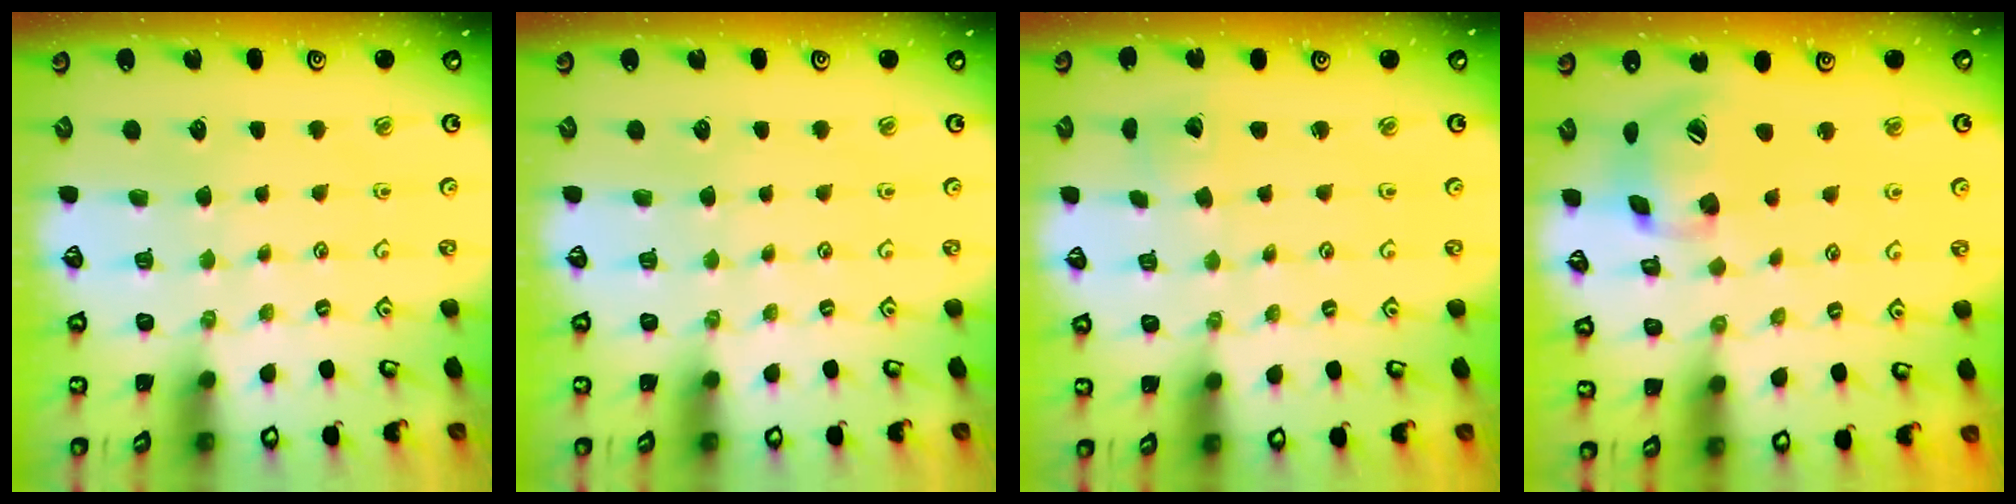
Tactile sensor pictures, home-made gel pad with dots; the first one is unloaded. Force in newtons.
{"total": 0.0}
{"total": 2.8, "press": 2.8, "slide": 0.2}
{"total": 15.3, "press": 15.1, "slide": 2.4}